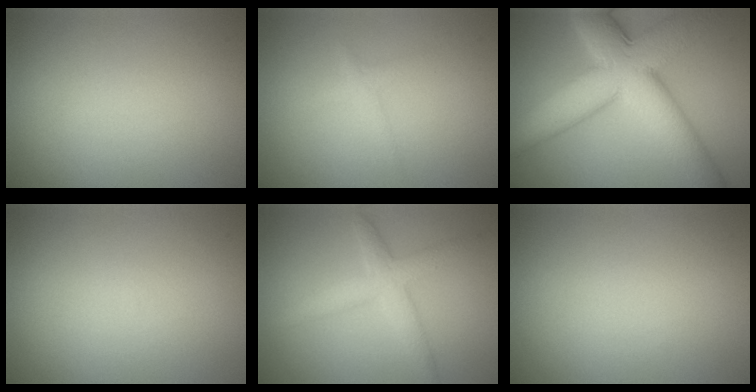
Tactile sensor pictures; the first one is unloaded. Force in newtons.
{"total": 1.0, "press": 1.0, "slide": 0.1}
{"total": 11.4, "press": 11.4, "slide": 0.1}
{"total": 0.0}
{"total": 3.2, "press": 3.2, "slide": 0.1}
{"total": 0.0}